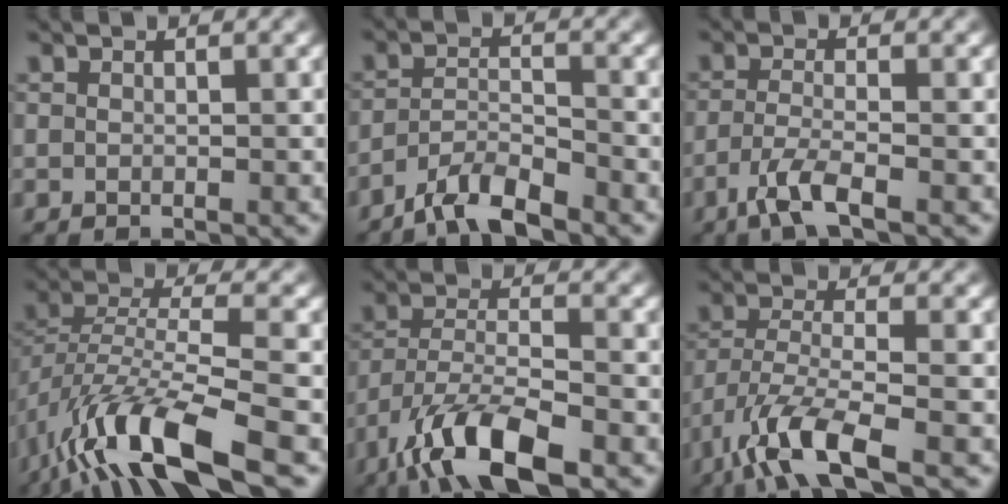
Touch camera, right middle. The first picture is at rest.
{"total": 4.6, "force": [-3.8, 0.9, 2.4], "torque": [-0.047, 0.000, -0.077]}
{"total": 3.4, "force": [-2.0, 0.6, 2.7], "torque": [-0.058, -0.001, -0.049]}
{"total": 11.2, "force": [-6.6, 3.0, 8.5], "torque": [-0.163, -0.001, -0.129]}
{"total": 8.8, "force": [-5.6, 2.8, 6.3], "torque": [-0.118, -0.002, -0.110]}
{"total": 7.1, "force": [-4.4, 1.8, 5.3], "torque": [-0.108, -0.007, -0.092]}